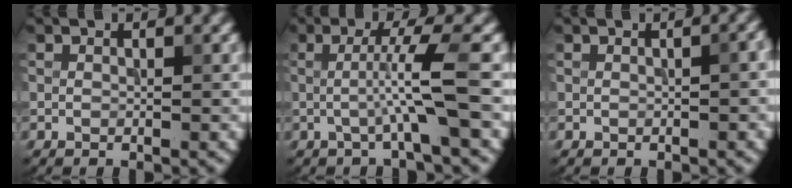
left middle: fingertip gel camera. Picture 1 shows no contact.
{"total": 4.5, "force": [-0.6, 0.2, 4.5], "torque": [-0.077, 0.005, -0.018]}
{"total": 1.4, "force": [-0.1, 0.4, 1.3], "torque": [-0.013, 0.005, 0.001]}